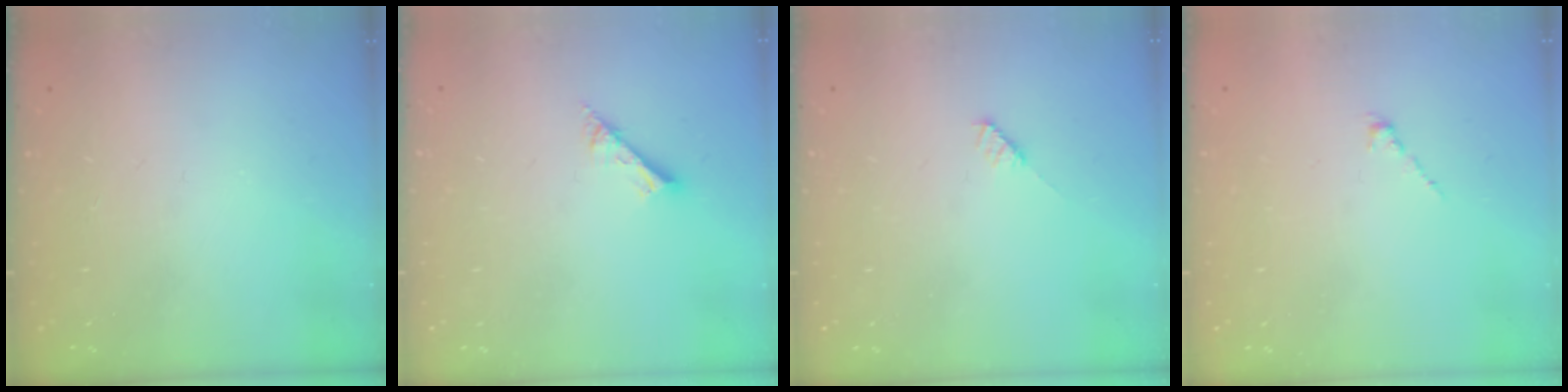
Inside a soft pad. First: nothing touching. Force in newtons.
{"total": 7.9, "press": 7.8, "slide": 0.8}
{"total": 3.0, "press": 3.0, "slide": 0.2}
{"total": 0.0}